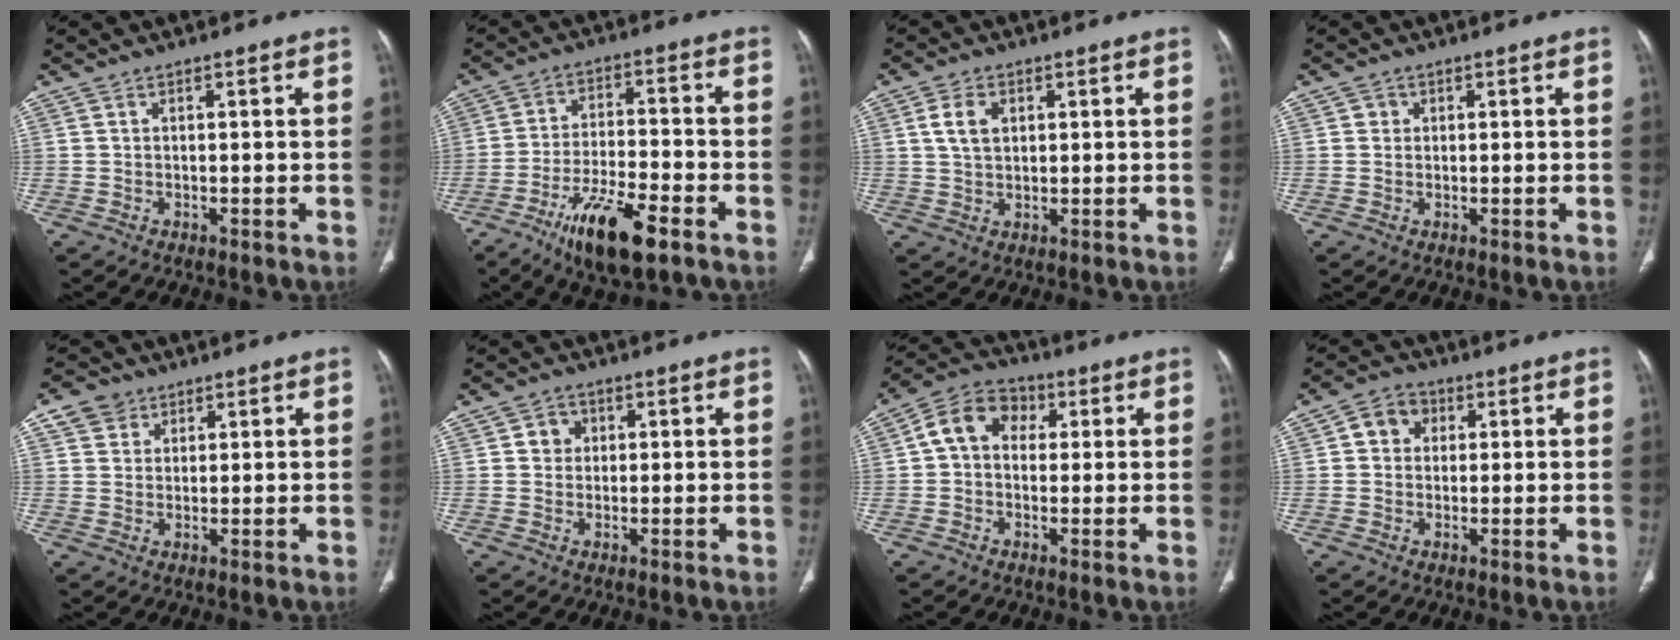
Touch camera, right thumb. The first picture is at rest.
{"total": 13.7, "force": [-7.9, 4.1, 10.4], "torque": [-0.186, 0.028, -0.132]}
{"total": 4.9, "force": [1.5, 3.3, 3.4], "torque": [-0.055, -0.003, 0.030]}
{"total": 1.3, "force": [0.3, 1.2, 0.2], "torque": [0.005, 0.002, 0.003]}
{"total": 4.8, "force": [2.5, 3.9, 1.3], "torque": [-0.009, -0.007, 0.047]}
{"total": 3.3, "force": [0.8, 3.0, 1.0], "torque": [0.004, 0.002, 0.009]}
{"total": 9.1, "force": [1.7, 7.1, 5.4], "torque": [-0.075, 0.024, 0.015]}
{"total": 5.4, "force": [1.3, 4.7, 2.3], "torque": [-0.016, 0.007, 0.015]}